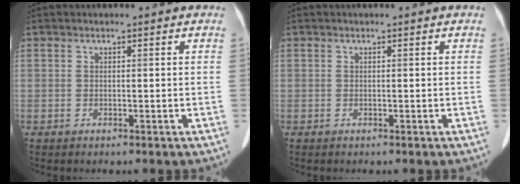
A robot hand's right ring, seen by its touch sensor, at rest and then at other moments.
{"total": 0.0}